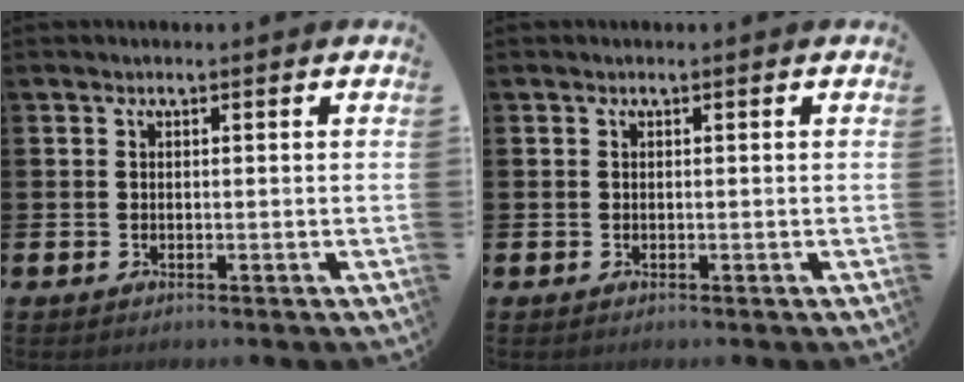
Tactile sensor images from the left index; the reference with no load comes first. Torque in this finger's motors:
{"motor_torque": [0.00, 0.00, 0.00, 0.02]}